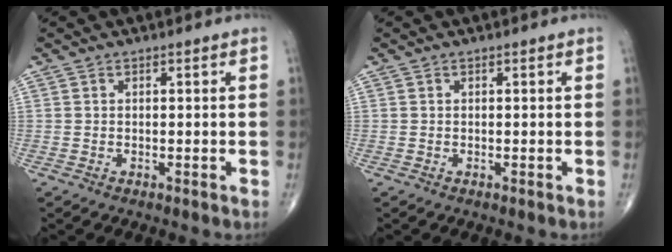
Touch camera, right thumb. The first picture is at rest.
{"total": 0.0}